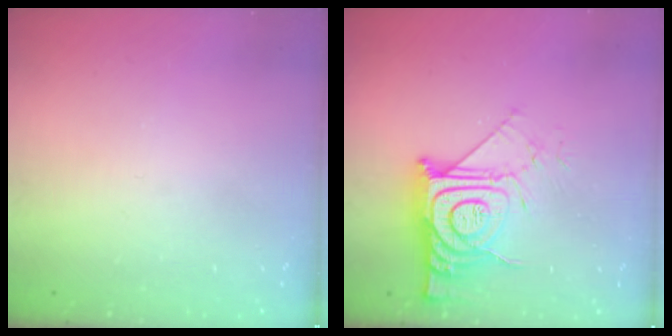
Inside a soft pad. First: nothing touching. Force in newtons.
{"total": 14.7, "press": 14.6, "slide": 1.0}